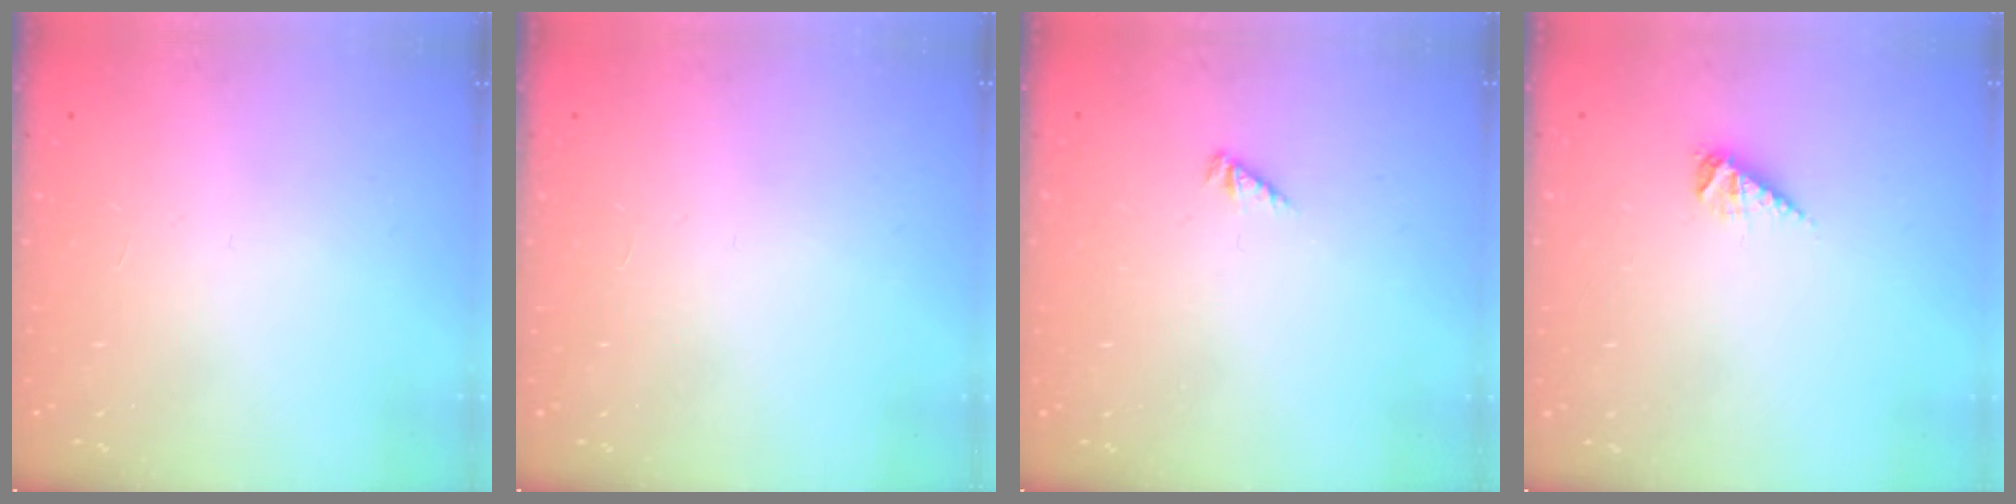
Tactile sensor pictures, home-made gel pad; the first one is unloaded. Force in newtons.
{"total": 0.0}
{"total": 1.1, "press": 1.1, "slide": 0.3}
{"total": 5.2, "press": 5.1, "slide": 0.7}